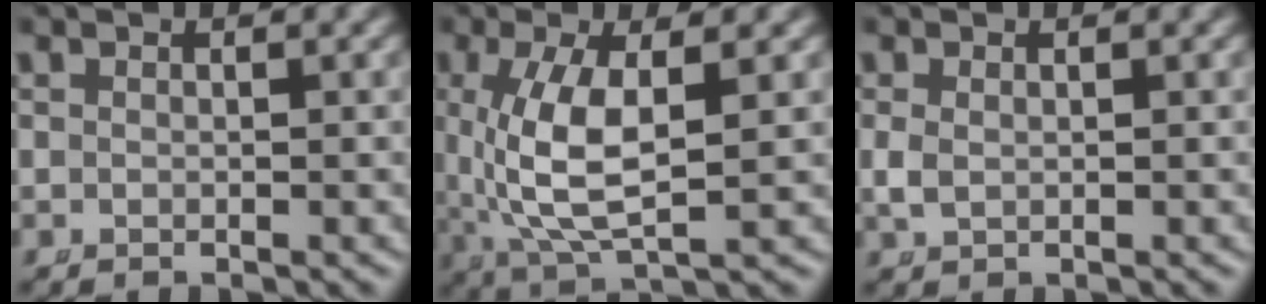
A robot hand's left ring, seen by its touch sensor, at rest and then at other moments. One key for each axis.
{"total": 6.5, "fx": 0.6, "fy": 2.5, "fz": 5.9, "tx": -0.130, "ty": -0.013, "tz": 0.027}
{"total": 1.2, "fx": -0.1, "fy": 0.8, "fz": 0.8, "tx": -0.031, "ty": -0.012, "tz": 0.011}